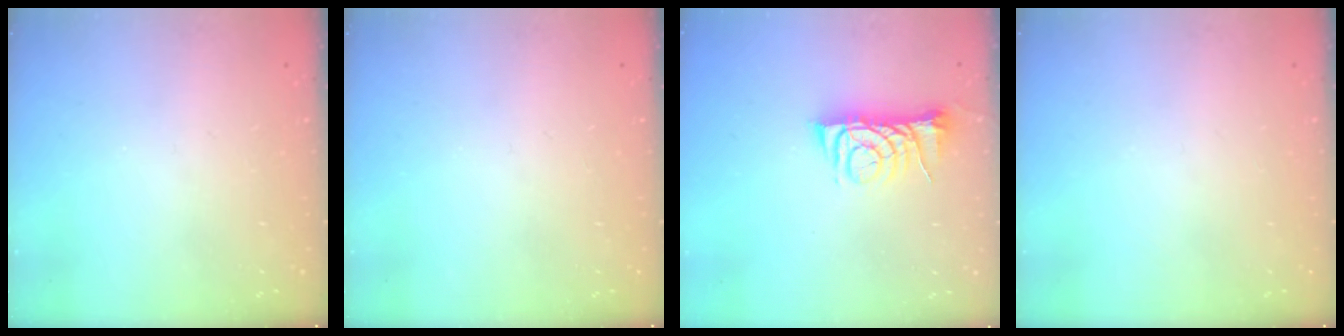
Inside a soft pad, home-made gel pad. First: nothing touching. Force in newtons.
{"total": 0.0}
{"total": 9.2, "press": 9.2, "slide": 1.1}
{"total": 0.0}